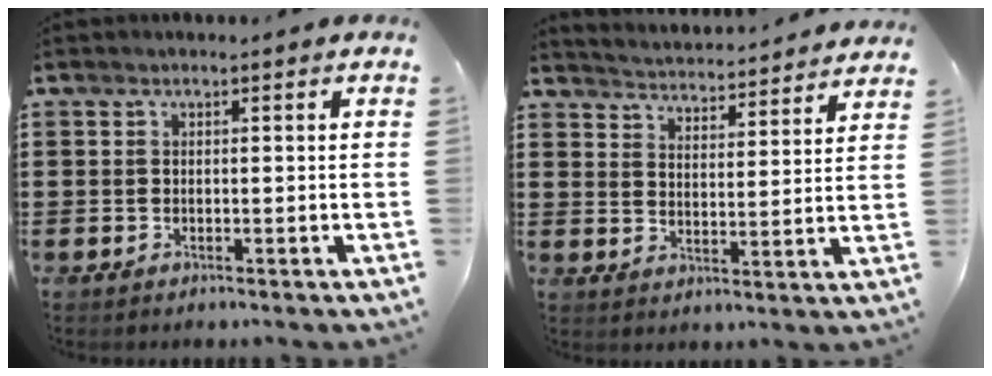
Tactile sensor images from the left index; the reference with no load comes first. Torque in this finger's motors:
{"motor_torque": [1.04, -1.10, 0.16, 0.03]}